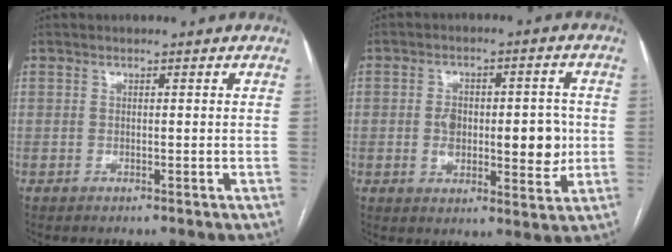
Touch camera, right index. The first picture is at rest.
{"total": 10.4, "force": [-0.4, 5.1, 9.1], "torque": [-0.132, 0.009, 0.004]}